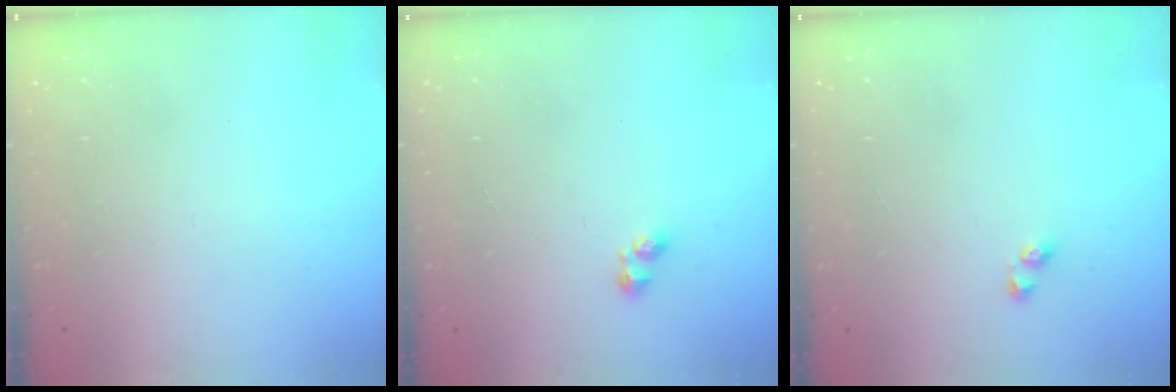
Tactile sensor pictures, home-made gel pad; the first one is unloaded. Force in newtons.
{"total": 2.4, "press": 2.3, "slide": 0.9}
{"total": 2.0, "press": 1.7, "slide": 1.0}